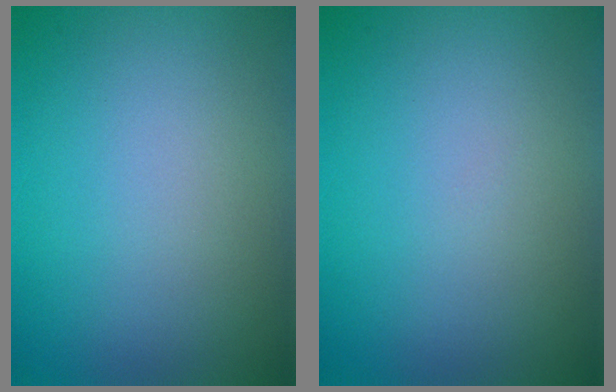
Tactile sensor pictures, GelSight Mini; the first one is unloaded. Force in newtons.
{"total": 0.0}